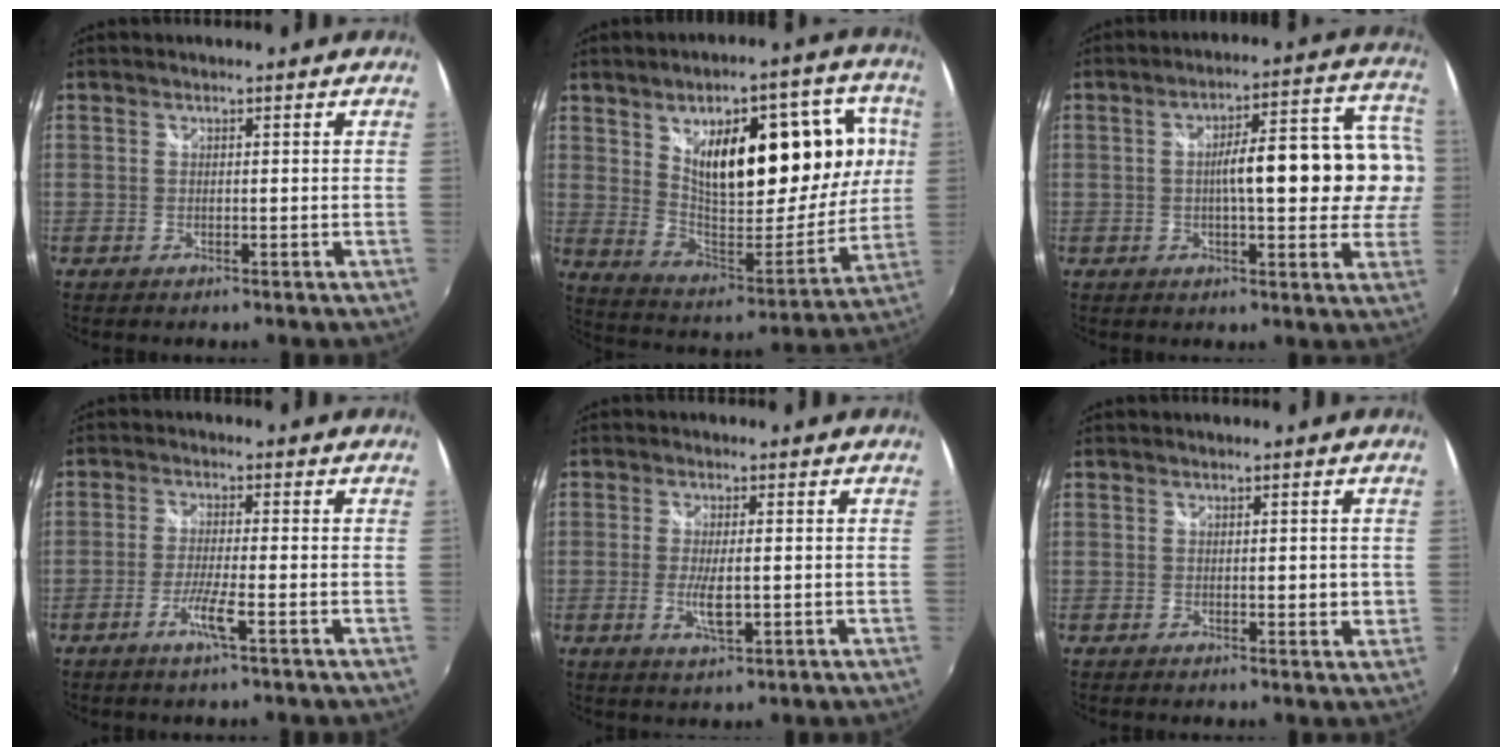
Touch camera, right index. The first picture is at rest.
{"total": 24.4, "force": [7.0, 11.3, 20.5], "torque": [-0.315, 0.012, 0.131]}
{"total": 15.7, "force": [-0.3, 4.4, 15.0], "torque": [-0.198, 0.031, -0.002]}
{"total": 4.6, "force": [-2.4, -0.3, 3.9], "torque": [-0.083, -0.008, -0.047]}
{"total": 4.7, "force": [-0.9, 1.2, 4.4], "torque": [-0.086, -0.010, -0.015]}
{"total": 2.3, "force": [0.0, 1.0, 2.1], "torque": [-0.030, -0.002, 0.003]}